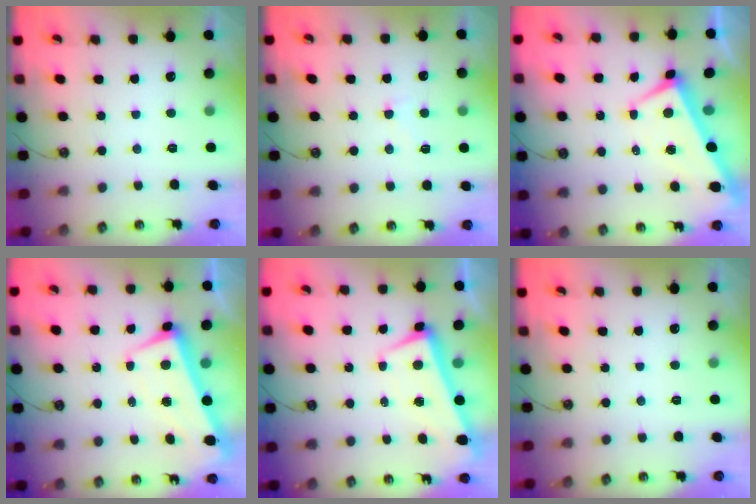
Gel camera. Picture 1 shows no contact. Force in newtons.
{"total": 0.8, "press": 0.4, "slide": 0.6}
{"total": 0.9, "press": 0.6, "slide": 0.8}
{"total": 3.0, "press": 2.4, "slide": 1.8}
{"total": 2.0, "press": 1.9, "slide": 0.7}
{"total": 0.0}